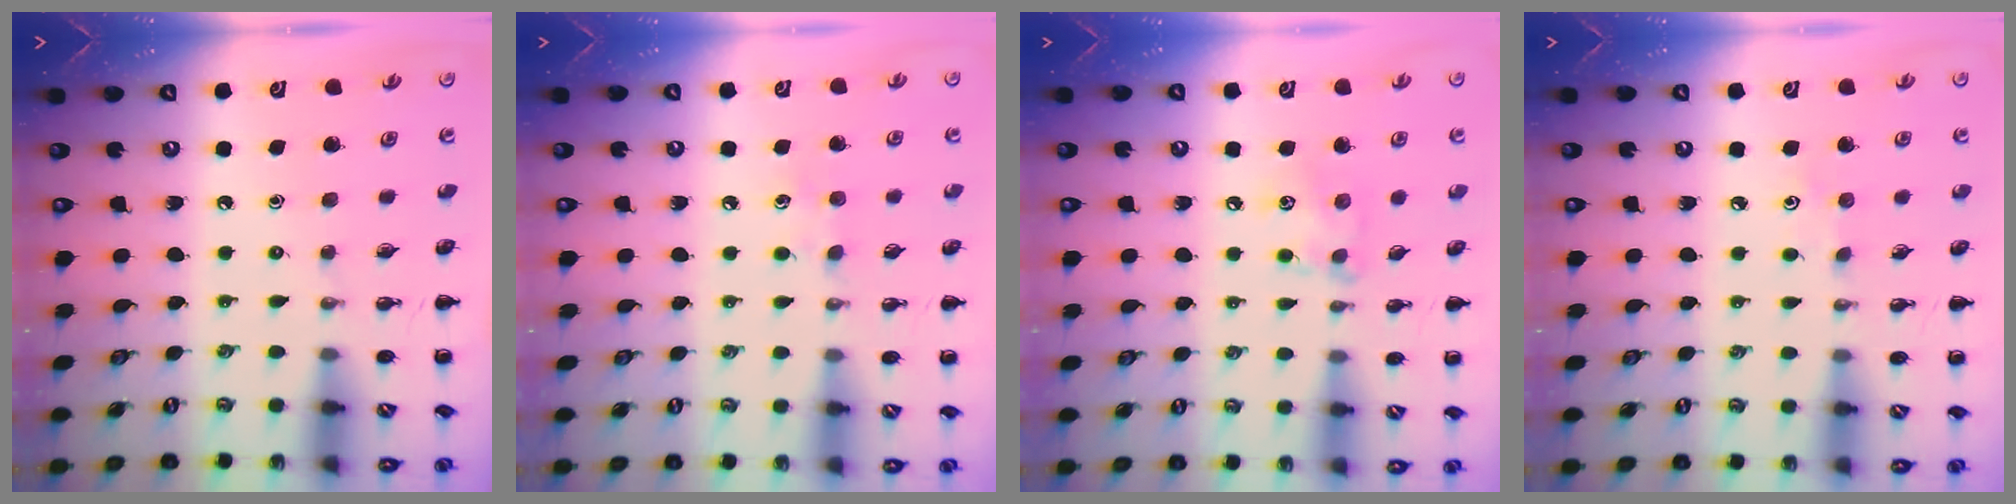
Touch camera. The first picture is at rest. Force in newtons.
{"total": 5.0, "press": 4.8, "slide": 1.5}
{"total": 5.9, "press": 5.9, "slide": 0.3}
{"total": 2.8, "press": 2.7, "slide": 0.8}